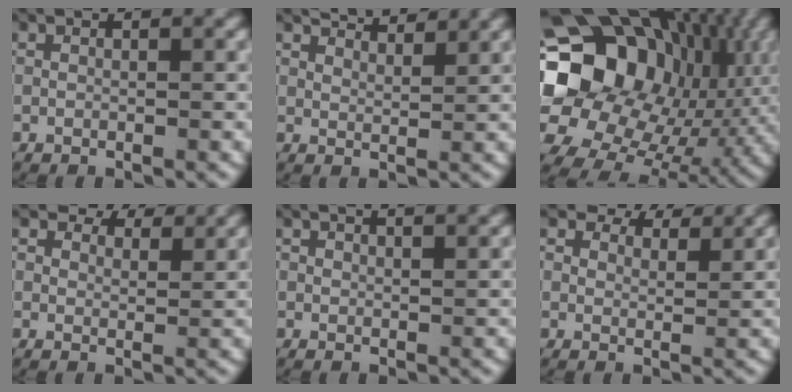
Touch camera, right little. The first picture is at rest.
{"total": 3.6, "force": [3.2, 0.7, 1.4], "torque": [-0.019, 0.000, 0.053]}
{"total": 23.3, "force": [1.5, 18.4, 14.1], "torque": [-0.260, -0.032, 0.022]}
{"total": 2.5, "force": [1.9, 1.4, 1.0], "torque": [-0.018, -0.004, 0.027]}
{"total": 1.2, "force": [1.0, 0.4, 0.6], "torque": [-0.005, 0.004, 0.012]}
{"total": 3.0, "force": [2.2, 1.6, 1.3], "torque": [-0.023, -0.002, 0.032]}